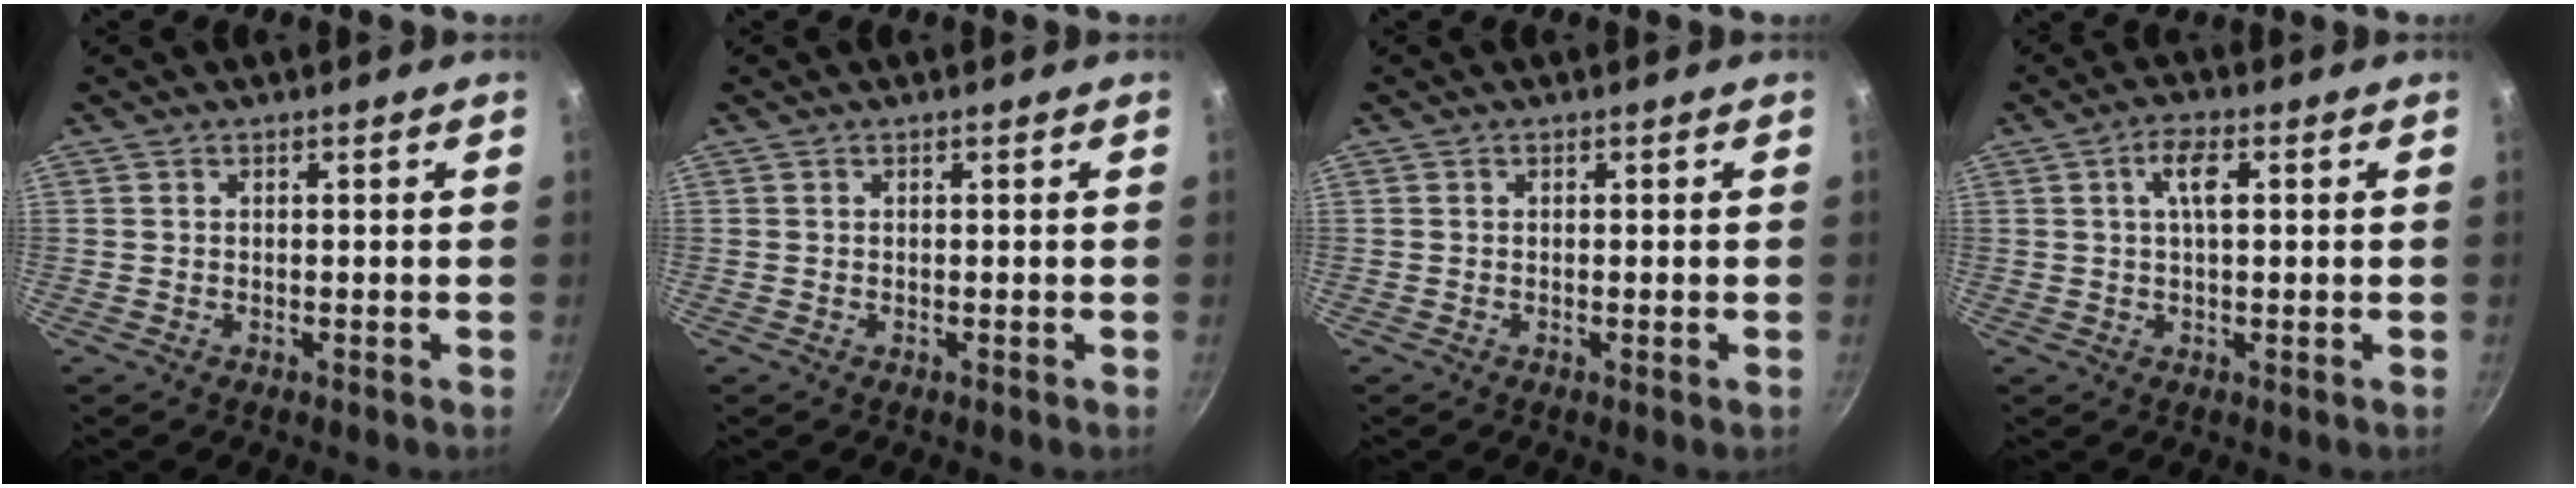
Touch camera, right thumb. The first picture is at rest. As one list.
[{"total": 0.0}, {"total": 0.7, "force": [-0.2, -0.1, 0.6], "torque": [-0.011, -0.001, -0.005]}, {"total": 4.7, "force": [1.1, 1.7, 4.2], "torque": [-0.083, 0.011, 0.017]}]